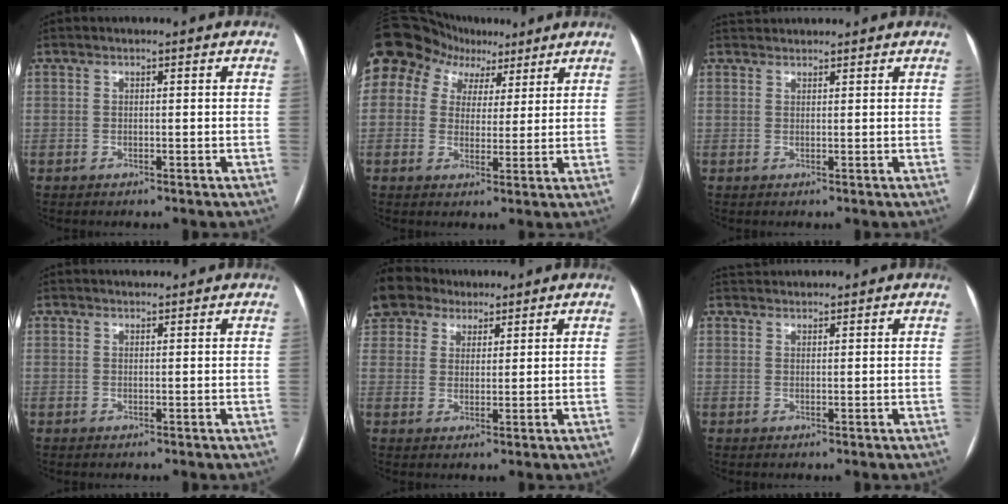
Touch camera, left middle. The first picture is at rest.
{"total": 16.1, "force": [9.5, 11.7, 5.5], "torque": [-0.134, 0.072, 0.162]}
{"total": 3.2, "force": [3.2, 0.6, 0.5], "torque": [-0.010, 0.037, 0.054]}
{"total": 2.3, "force": [2.3, 0.3, 0.4], "torque": [-0.007, 0.023, 0.035]}
{"total": 9.5, "force": [7.1, 6.0, 1.8], "torque": [-0.045, 0.037, 0.137]}
{"total": 3.4, "force": [3.3, 0.5, 0.5], "torque": [-0.010, 0.036, 0.059]}